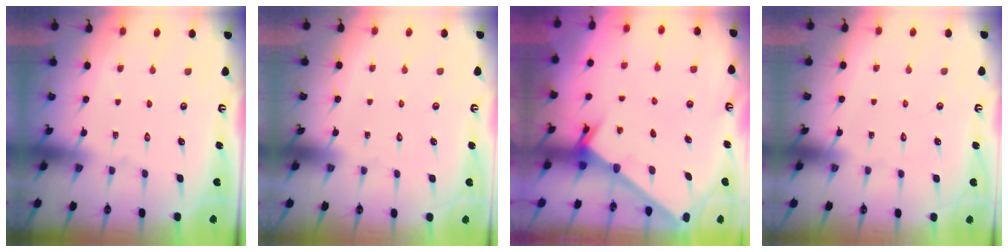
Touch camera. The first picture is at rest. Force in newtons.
{"total": 1.6, "press": 1.6, "slide": 0.1}
{"total": 2.4, "press": 2.4, "slide": 0.2}
{"total": 1.5, "press": 1.5, "slide": 0.0}